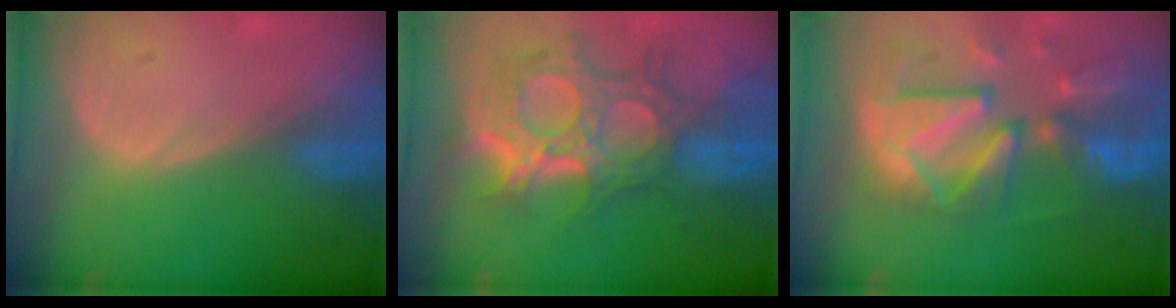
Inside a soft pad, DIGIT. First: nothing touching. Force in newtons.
{"total": 11.9, "press": 10.7, "slide": 5.3}
{"total": 12.6, "press": 11.0, "slide": 6.2}